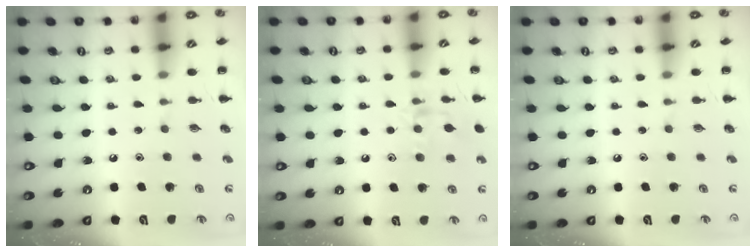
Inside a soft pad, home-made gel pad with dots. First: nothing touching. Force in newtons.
{"total": 10.2, "press": 10.2, "slide": 0.7}
{"total": 0.0}